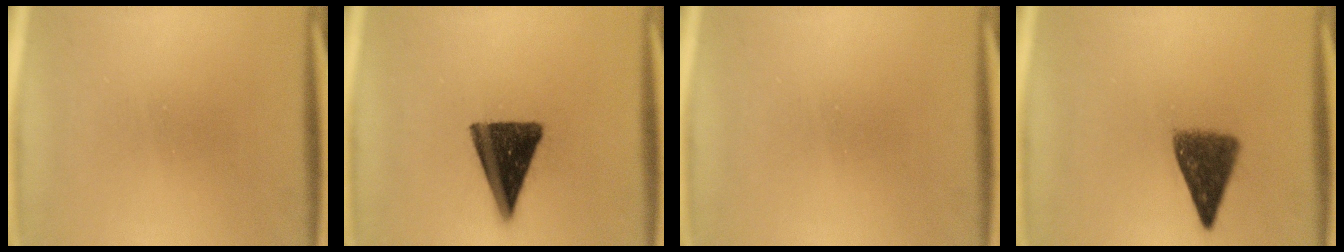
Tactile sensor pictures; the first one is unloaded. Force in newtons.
{"total": 14.2}
{"total": 0.0}
{"total": 7.5}